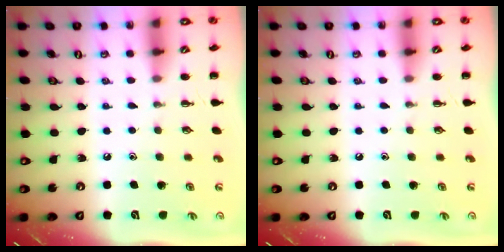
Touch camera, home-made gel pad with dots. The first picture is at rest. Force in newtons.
{"total": 0.0}